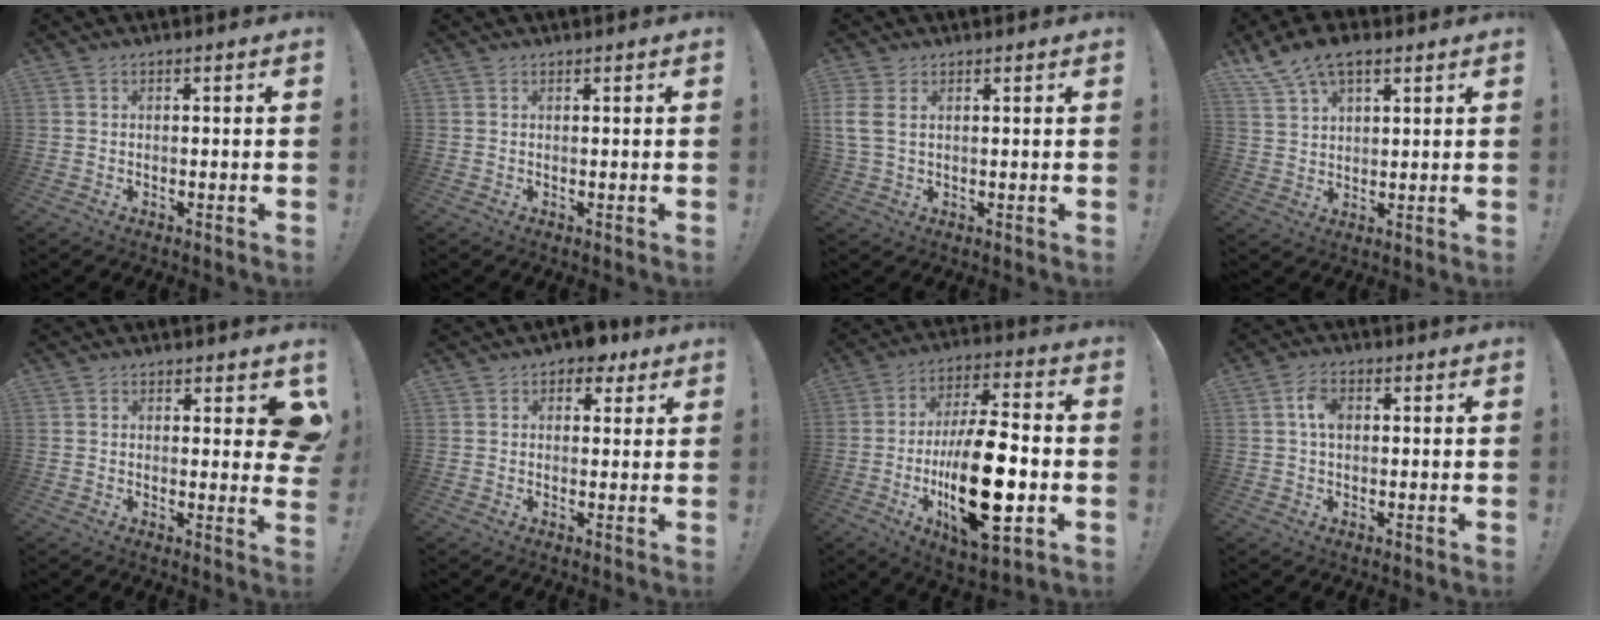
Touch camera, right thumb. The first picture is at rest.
{"total": 0.0}
{"total": 5.0, "force": [1.7, 3.2, 3.5], "torque": [-0.078, -0.003, 0.034]}
{"total": 9.1, "force": [6.2, 4.4, 5.1], "torque": [-0.096, -0.020, 0.120]}
{"total": 4.8, "force": [2.2, 2.0, 3.8], "torque": [-0.030, -0.017, 0.038]}
{"total": 4.8, "force": [3.3, 2.9, 2.1], "torque": [-0.021, -0.011, 0.057]}
{"total": 24.1, "force": [-5.0, 9.1, 21.8], "torque": [-0.390, 0.009, -0.076]}
{"total": 5.2, "force": [0.9, 3.2, 4.0], "torque": [-0.066, 0.007, 0.015]}